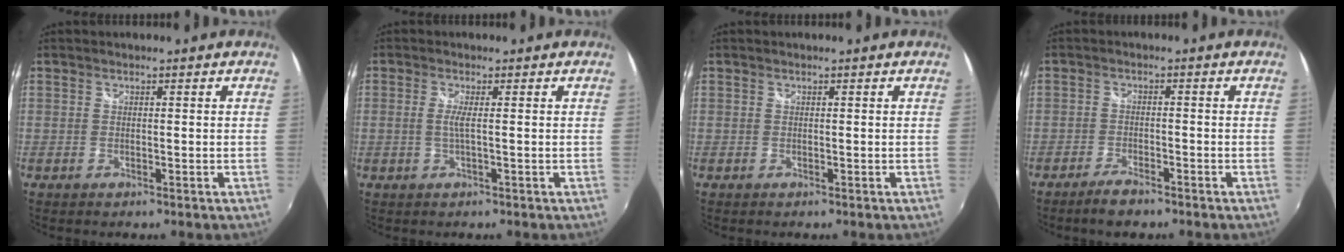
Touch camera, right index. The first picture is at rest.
{"total": 1.9, "force": [-0.1, -0.3, 1.9], "torque": [-0.037, -0.001, -0.006]}
{"total": 0.0}
{"total": 2.7, "force": [-2.1, 0.8, 1.4], "torque": [-0.039, -0.005, -0.044]}